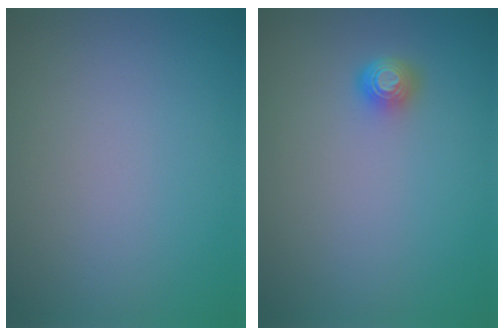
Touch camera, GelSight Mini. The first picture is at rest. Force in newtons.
{"total": 1.6, "press": 1.3, "slide": 0.9}